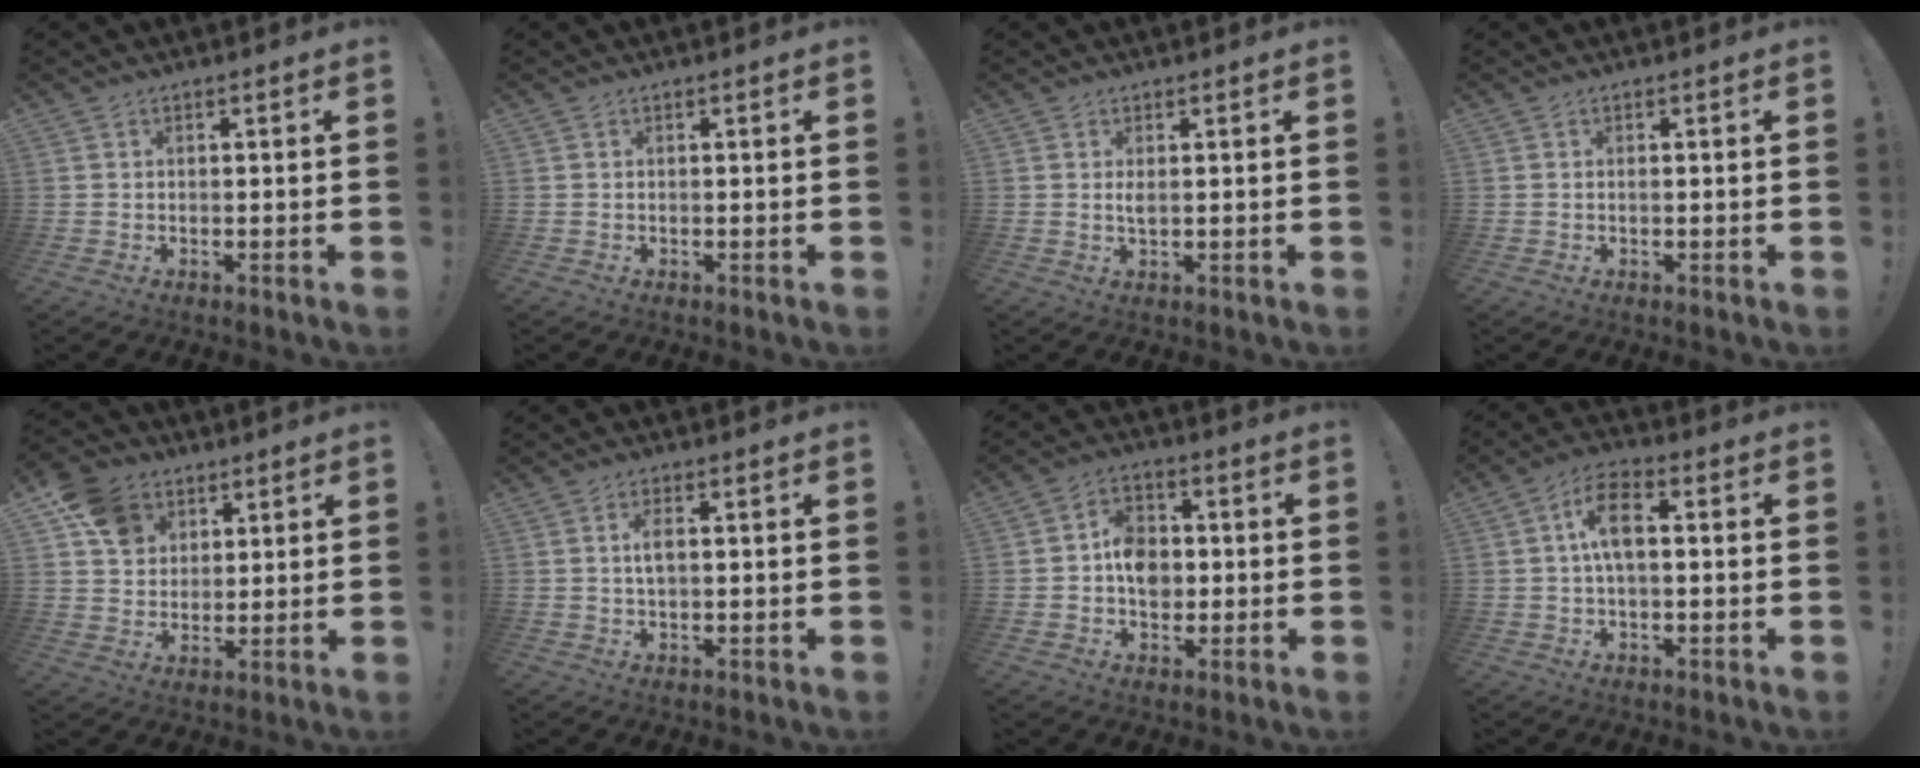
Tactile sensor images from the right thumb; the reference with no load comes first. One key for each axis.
{"total": 0.0}
{"total": 1.6, "fx": 0.3, "fy": 0.4, "fz": 1.5, "tx": -0.024, "ty": -0.002, "tz": 0.003}
{"total": 0.0}
{"total": 10.9, "fx": 4.8, "fy": 8.9, "fz": 4.1, "tx": -0.061, "ty": -0.016, "tz": 0.099}
{"total": 3.5, "fx": 0.4, "fy": 1.4, "fz": 3.1, "tx": -0.058, "ty": 0.004, "tz": 0.005}
{"total": 9.3, "fx": -0.5, "fy": 7.6, "fz": 5.2, "tx": -0.073, "ty": 0.012, "tz": -0.006}
{"total": 8.5, "fx": 0.7, "fy": 4.3, "fz": 7.4, "tx": -0.129, "ty": 0.010, "tz": 0.013}